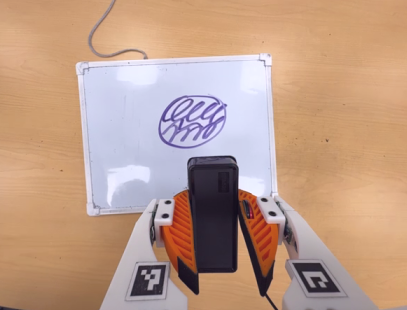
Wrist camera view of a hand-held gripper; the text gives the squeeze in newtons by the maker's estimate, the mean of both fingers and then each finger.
{"total": 7.4, "left": 6.3, "right": 8.4}